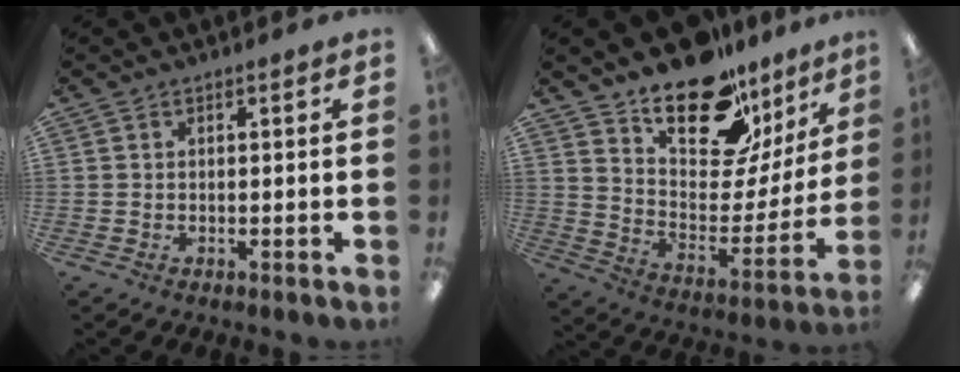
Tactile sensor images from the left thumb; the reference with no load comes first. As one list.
[{"total": 19.5, "force": [15.0, 8.7, 8.9], "torque": [-0.148, -0.111, 0.266]}]